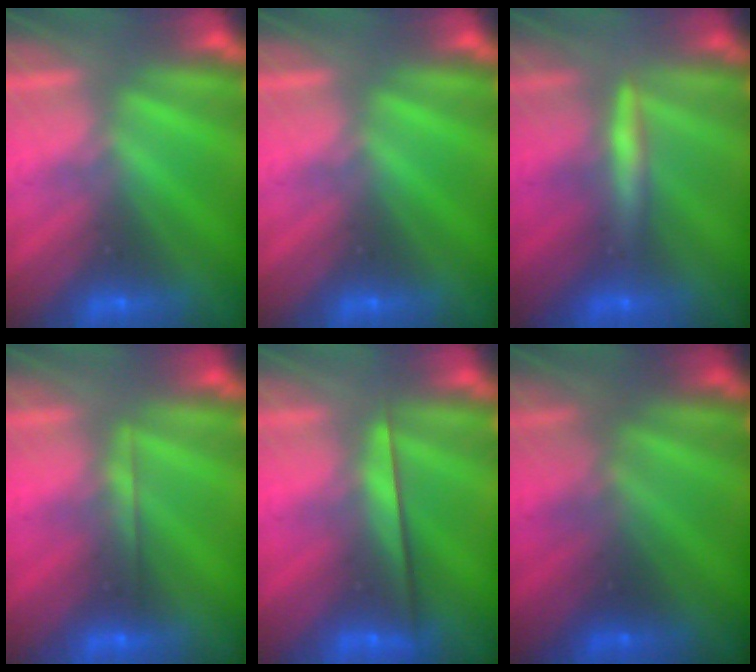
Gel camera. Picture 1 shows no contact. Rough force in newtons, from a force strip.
{"total": 0.0}
{"total": 2.5}
{"total": 1.7}
{"total": 2.2}
{"total": 1.8}